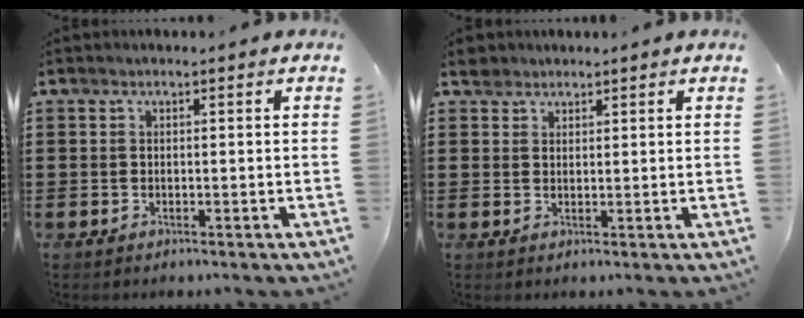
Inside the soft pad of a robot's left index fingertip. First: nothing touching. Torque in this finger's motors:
{"motor_torque": [0.01, 0.02, -0.08, -0.03]}